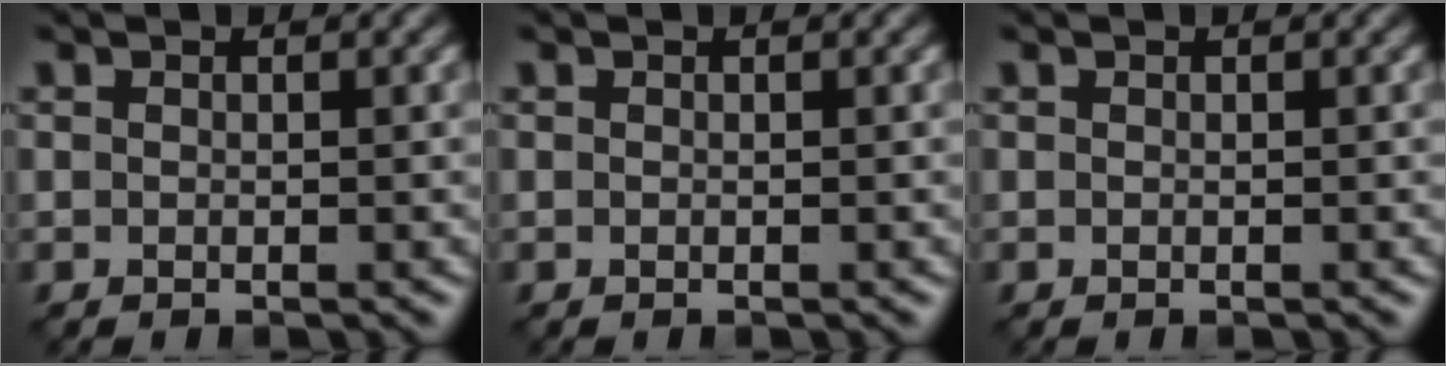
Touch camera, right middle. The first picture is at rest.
{"total": 0.0}
{"total": 0.0}